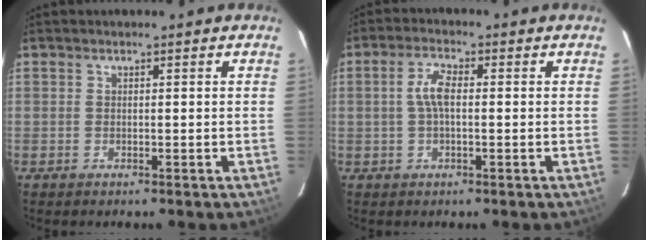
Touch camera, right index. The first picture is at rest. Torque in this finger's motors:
{"motor_torque": [0.32, -0.02, 0.22, 0.10]}